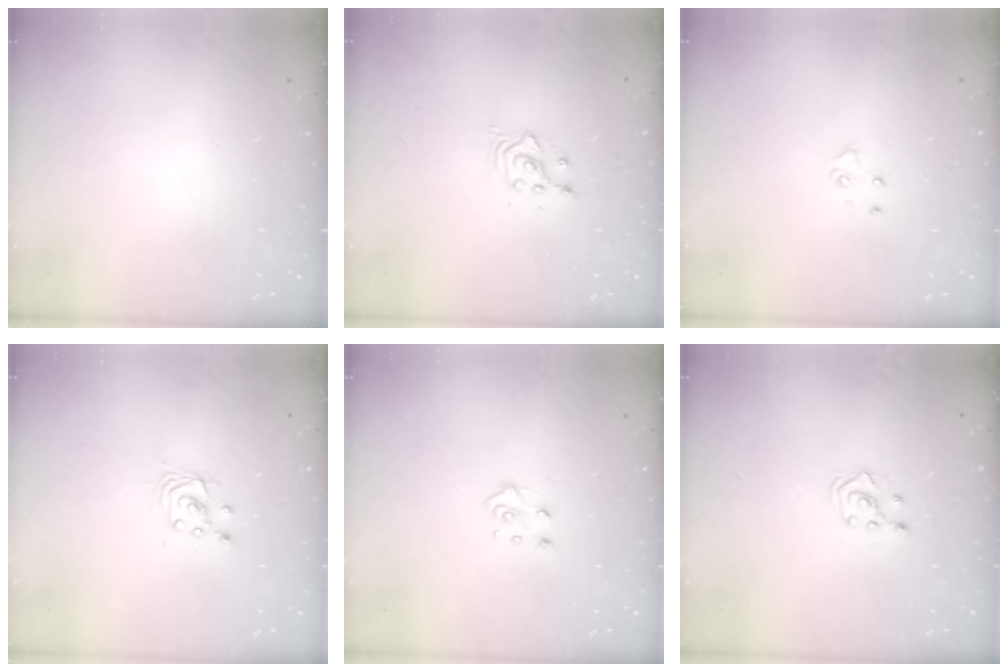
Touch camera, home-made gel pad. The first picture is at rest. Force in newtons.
{"total": 2.4, "press": 2.4, "slide": 0.2}
{"total": 4.2, "press": 4.2, "slide": 0.4}
{"total": 2.9, "press": 2.9, "slide": 0.2}
{"total": 4.6, "press": 4.6, "slide": 0.4}
{"total": 2.6, "press": 2.4, "slide": 1.0}